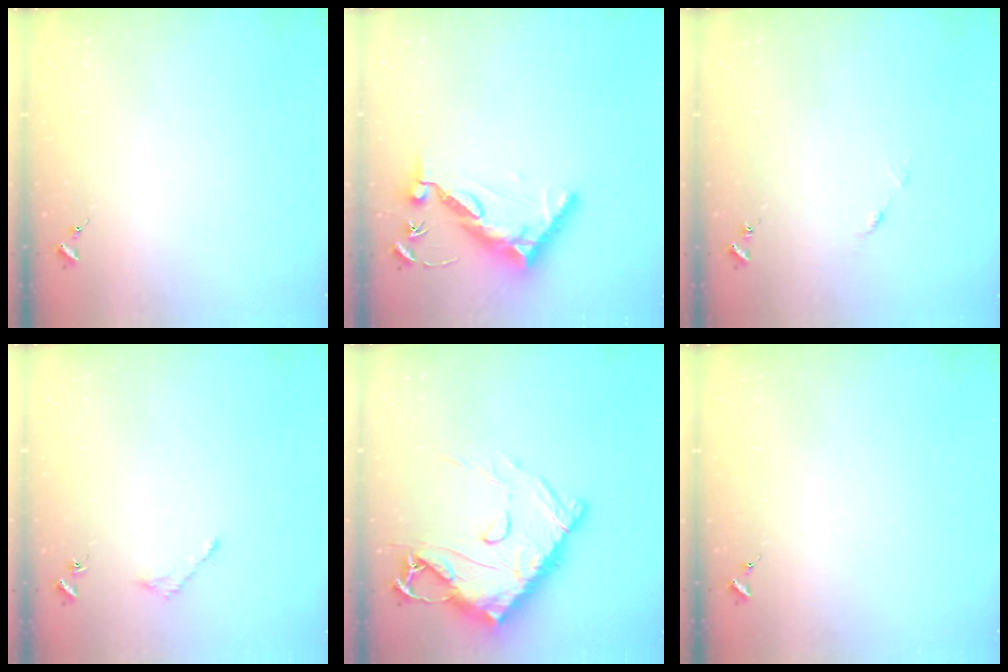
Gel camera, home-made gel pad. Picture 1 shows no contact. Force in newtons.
{"total": 10.7, "press": 10.6, "slide": 0.9}
{"total": 4.6, "press": 4.6, "slide": 0.4}
{"total": 3.0, "press": 3.0, "slide": 0.4}
{"total": 19.3, "press": 19.2, "slide": 1.9}
{"total": 0.0}